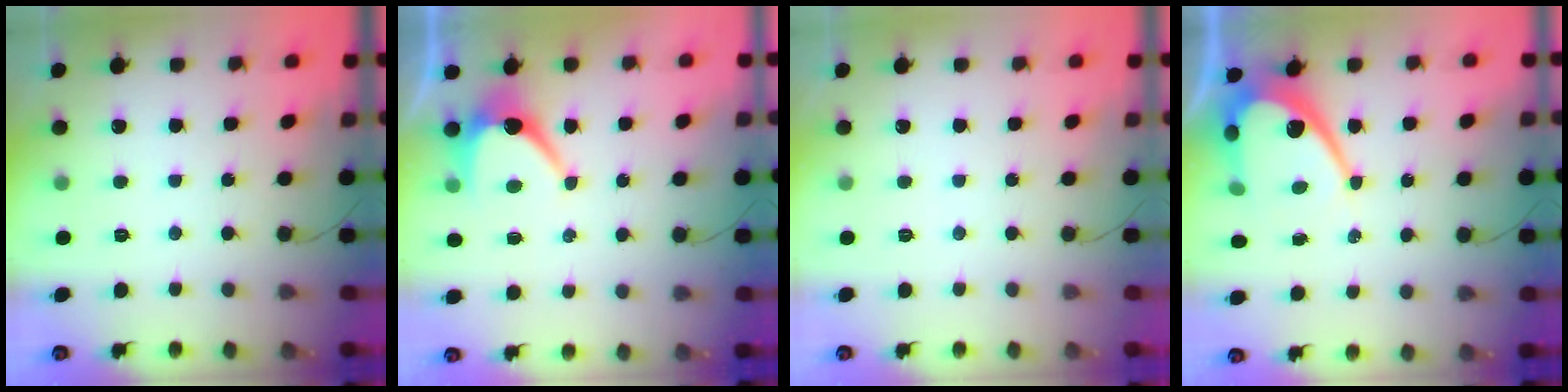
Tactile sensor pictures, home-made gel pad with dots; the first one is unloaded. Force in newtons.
{"total": 7.4, "press": 7.3, "slide": 0.8}
{"total": 0.0}
{"total": 11.8, "press": 11.8, "slide": 0.7}